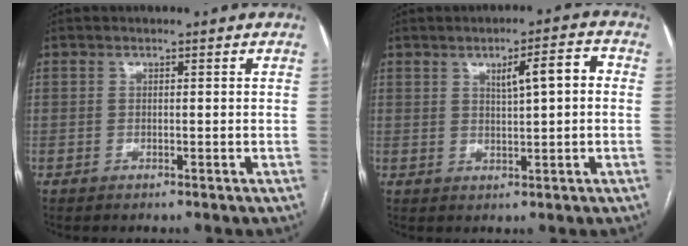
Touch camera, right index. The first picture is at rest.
{"total": 5.3, "force": [1.2, 1.0, 5.0], "torque": [-0.077, 0.013, 0.020]}